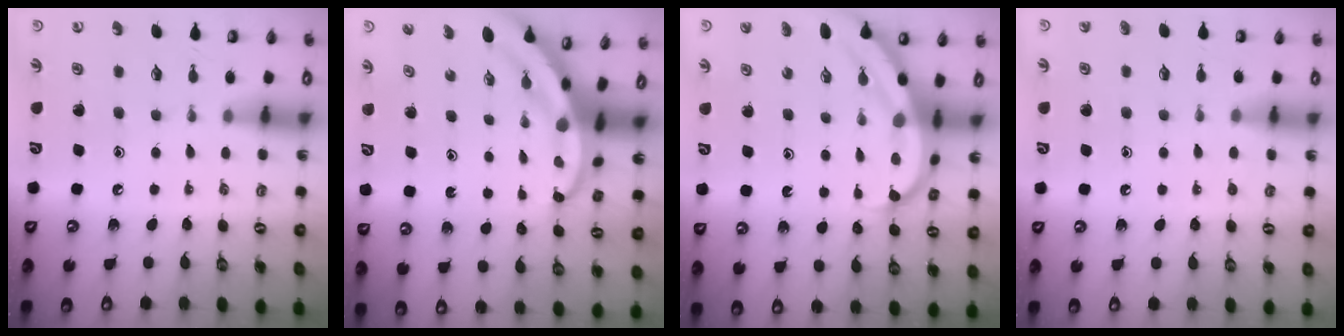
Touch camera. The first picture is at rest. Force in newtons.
{"total": 5.1, "press": 5.0, "slide": 0.5}
{"total": 7.0, "press": 6.9, "slide": 1.3}
{"total": 2.6, "press": 2.6, "slide": 0.3}